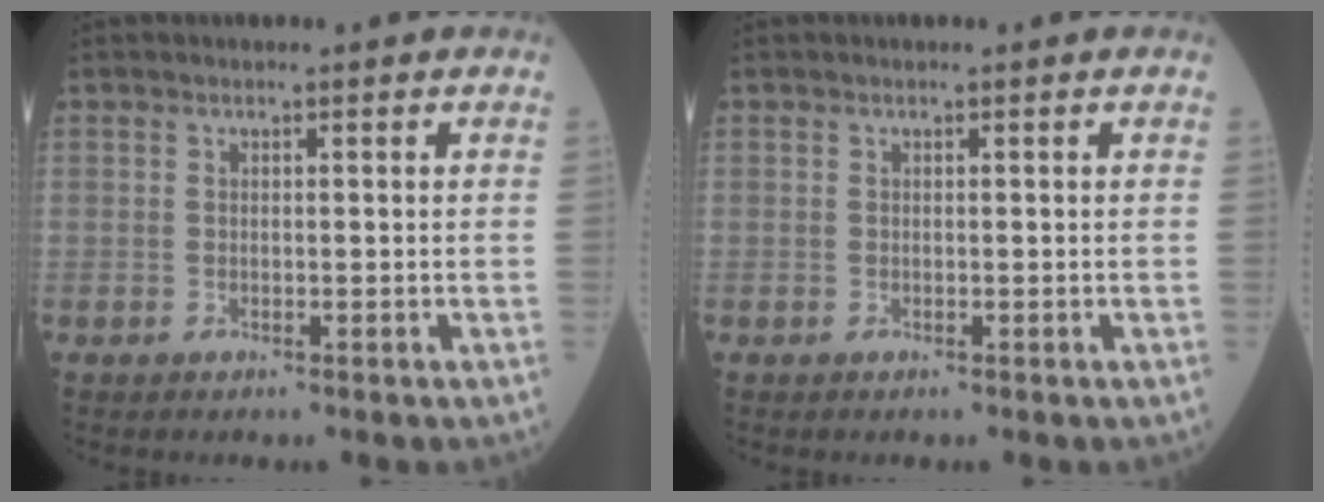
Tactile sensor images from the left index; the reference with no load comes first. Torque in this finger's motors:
{"motor_torque": [0.01, 0.01, 0.00, 0.00]}